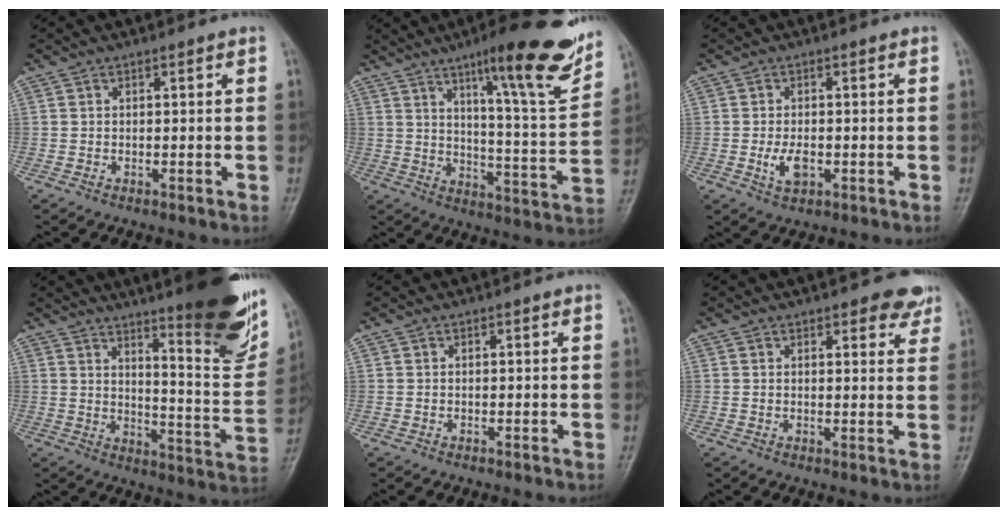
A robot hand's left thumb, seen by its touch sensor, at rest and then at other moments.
{"total": 19.7, "force": [12.2, 3.1, 15.1], "torque": [-0.182, -0.064, 0.181]}
{"total": 3.8, "force": [-0.9, 2.1, 3.1], "torque": [-0.057, -0.004, -0.012]}
{"total": 22.1, "force": [14.5, 4.2, 16.1], "torque": [-0.188, -0.091, 0.199]}
{"total": 0.0}
{"total": 5.5, "force": [3.8, 2.3, 3.2], "torque": [-0.008, -0.016, 0.043]}